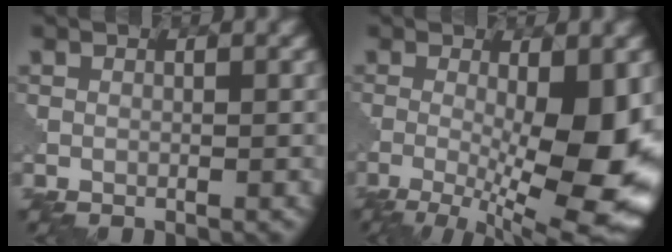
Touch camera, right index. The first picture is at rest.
{"total": 12.4, "force": [-2.3, 3.6, 11.7], "torque": [-0.185, -0.019, -0.033]}